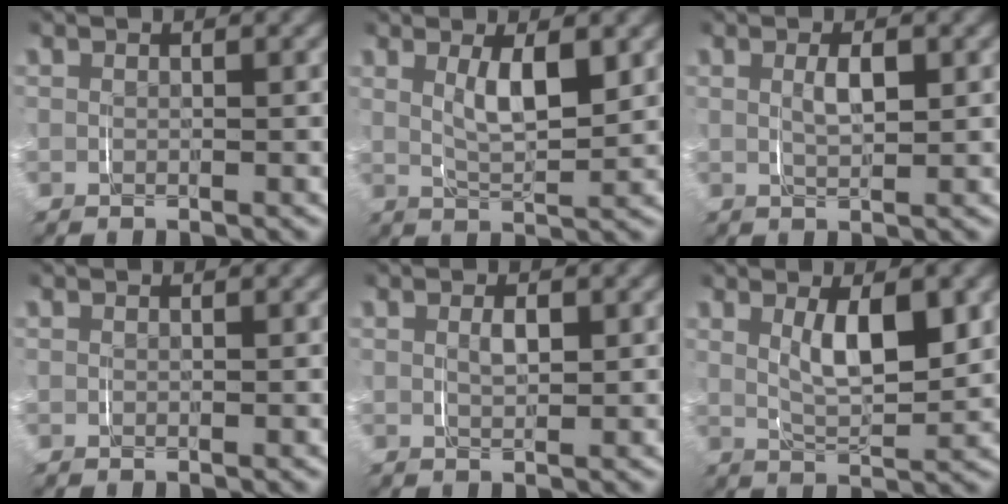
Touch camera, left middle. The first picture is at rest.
{"total": 3.8, "force": [1.0, 1.2, 3.5], "torque": [-0.062, -0.009, 0.024]}
{"total": 2.2, "force": [0.6, 0.7, 2.0], "torque": [-0.035, -0.006, 0.015]}
{"total": 0.0}
{"total": 1.5, "force": [0.5, 0.6, 1.3], "torque": [-0.024, -0.006, 0.012]}
{"total": 4.6, "force": [1.1, 1.7, 4.1], "torque": [-0.070, -0.010, 0.025]}